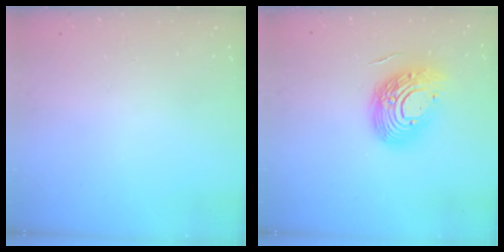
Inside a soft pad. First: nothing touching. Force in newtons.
{"total": 16.2, "press": 16.1, "slide": 1.8}